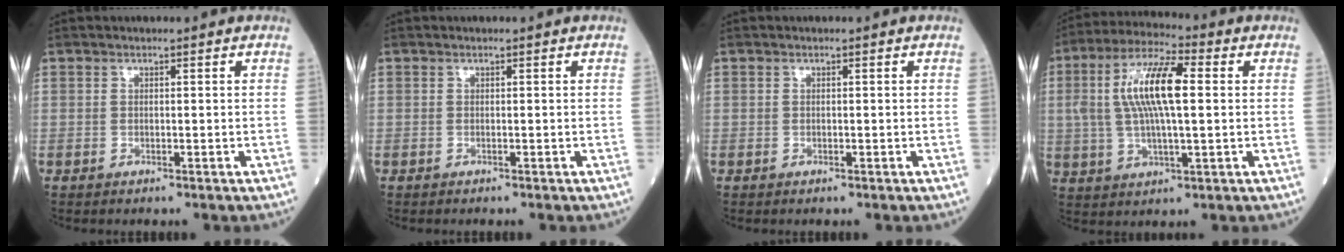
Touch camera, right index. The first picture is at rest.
{"total": 0.0}
{"total": 0.0}
{"total": 12.1, "force": [1.9, 3.0, 11.6], "torque": [-0.237, 0.023, 0.035]}